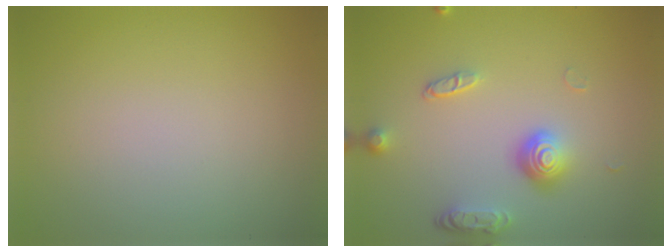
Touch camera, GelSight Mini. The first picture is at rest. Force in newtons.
{"total": 3.7, "press": 2.7, "slide": 2.5}